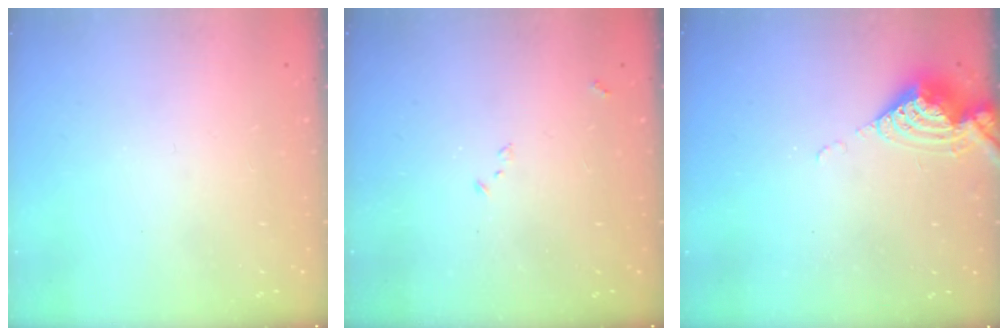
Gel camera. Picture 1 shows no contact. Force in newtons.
{"total": 7.2, "press": 7.2, "slide": 0.9}
{"total": 7.9, "press": 7.8, "slide": 0.8}